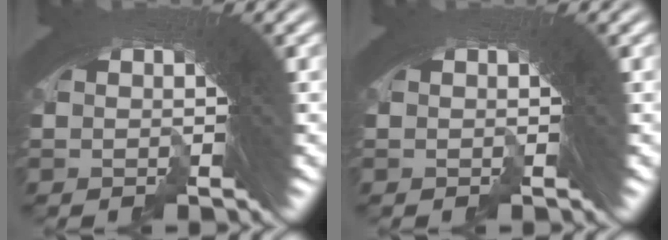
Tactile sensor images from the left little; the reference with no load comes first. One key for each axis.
{"total": 0.0}